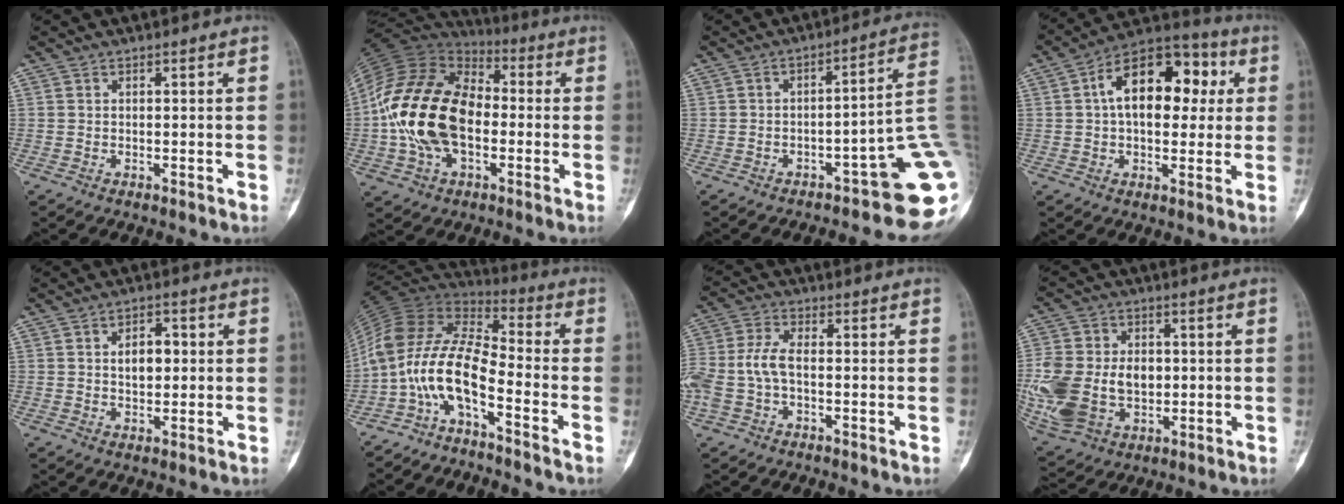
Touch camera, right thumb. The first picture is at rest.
{"total": 21.5, "force": [-1.9, 13.6, 16.5], "torque": [-0.315, 0.024, -0.038]}
{"total": 14.8, "force": [-5.6, 4.1, 13.0], "torque": [-0.094, 0.064, -0.067]}
{"total": 17.2, "force": [3.3, 10.2, 13.5], "torque": [-0.171, 0.031, 0.040]}
{"total": 5.1, "force": [0.6, 3.1, 3.9], "torque": [-0.046, 0.007, 0.009]}
{"total": 13.9, "force": [-6.7, 5.0, 11.0], "torque": [-0.219, 0.091, -0.135]}
{"total": 8.6, "force": [-1.3, 4.9, 6.9], "torque": [-0.170, 0.025, -0.032]}
{"total": 20.4, "force": [-1.7, 14.6, 14.2], "torque": [-0.317, 0.003, -0.013]}